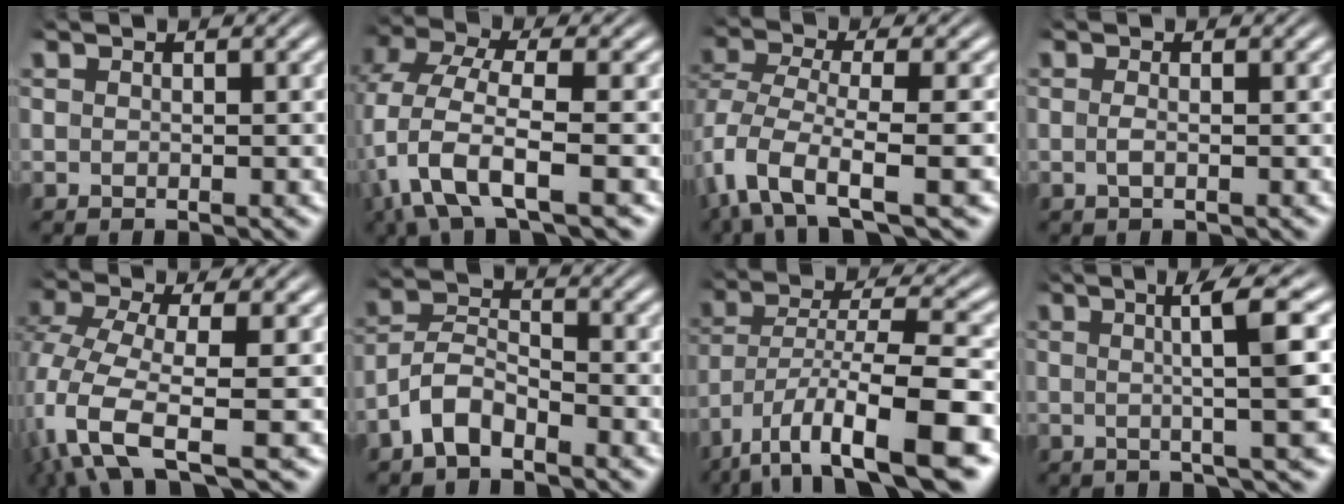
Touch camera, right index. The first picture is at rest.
{"total": 6.7, "force": [-1.5, 3.9, 5.2], "torque": [-0.149, -0.031, -0.017]}
{"total": 5.2, "force": [-2.4, 1.9, 4.2], "torque": [-0.110, -0.036, -0.021]}
{"total": 0.8, "force": [-0.5, -0.2, 0.6], "torque": [-0.020, -0.010, -0.004]}
{"total": 7.8, "force": [-2.9, 4.1, 6.1], "torque": [-0.160, -0.052, -0.023]}
{"total": 6.0, "force": [-3.1, 4.5, 2.4], "torque": [-0.059, -0.017, -0.058]}
{"total": 10.0, "force": [-5.1, 3.8, 7.7], "torque": [-0.130, -0.028, -0.059]}
{"total": 6.4, "force": [1.5, -0.1, 6.2], "torque": [-0.092, 0.018, 0.016]}